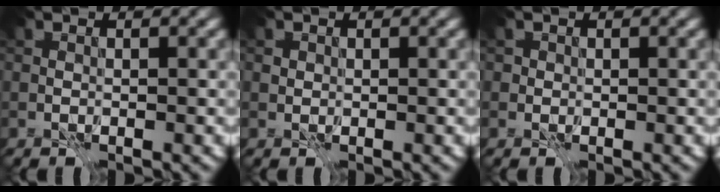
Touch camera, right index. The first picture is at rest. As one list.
[{"total": 0.6, "force": [0.1, 0.6, -0.1], "torque": [0.002, 0.001, 0.000]}, {"total": 0.6, "force": [-0.1, 0.6, -0.1], "torque": [0.003, 0.002, -0.003]}]